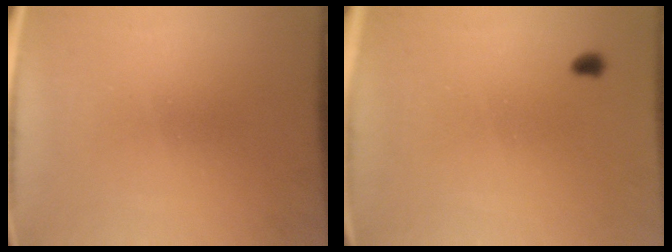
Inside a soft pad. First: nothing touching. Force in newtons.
{"total": 1.0}